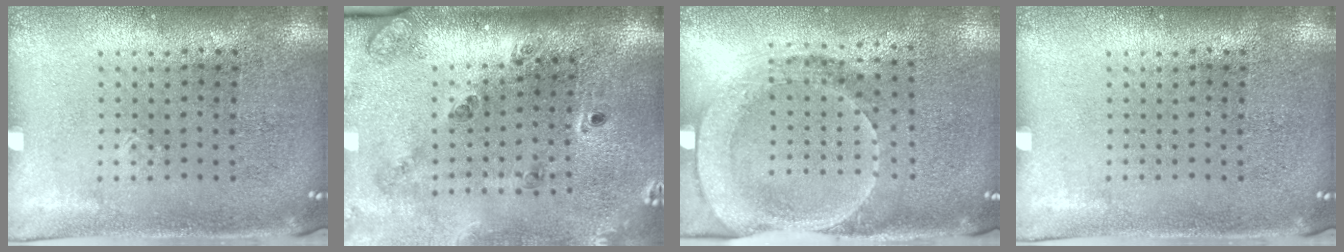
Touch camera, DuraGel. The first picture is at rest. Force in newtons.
{"total": 1.8, "press": 1.6, "slide": 0.8}
{"total": 1.7, "press": 1.5, "slide": 0.8}
{"total": 0.0}